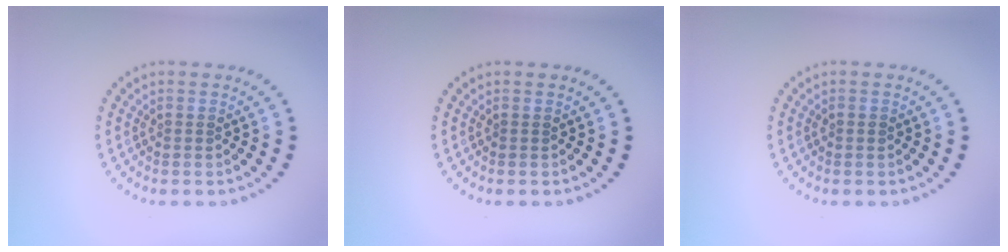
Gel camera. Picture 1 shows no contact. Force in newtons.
{"total": 0.0}
{"total": 0.8, "press": 0.8, "slide": 0.0}